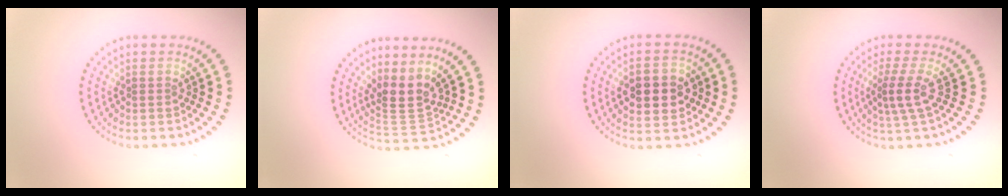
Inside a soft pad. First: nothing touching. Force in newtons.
{"total": 3.2, "press": 2.4, "slide": 2.1}
{"total": 4.4, "press": 4.4, "slide": 0.2}
{"total": 2.5, "press": 1.7, "slide": 1.8}